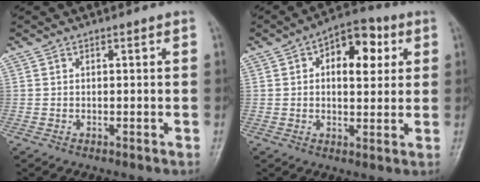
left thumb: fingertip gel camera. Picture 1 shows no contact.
{"total": 11.1, "force": [3.3, 6.4, 8.4], "torque": [-0.083, 0.009, 0.040]}